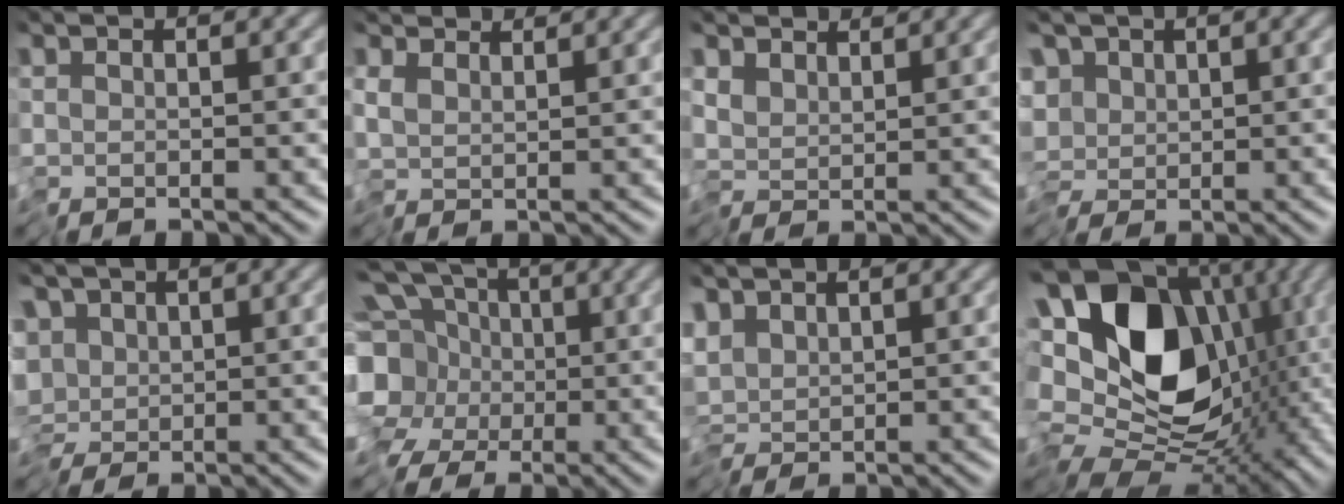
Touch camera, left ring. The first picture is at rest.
{"total": 2.4, "force": [2.0, 0.7, 1.1], "torque": [-0.025, 0.007, 0.033]}
{"total": 2.5, "force": [1.7, 1.4, 1.2], "torque": [-0.023, 0.007, 0.022]}
{"total": 3.0, "force": [-0.4, 2.0, 2.2], "torque": [-0.034, 0.009, -0.018]}
{"total": 5.5, "force": [-0.7, 4.1, 3.7], "torque": [-0.036, 0.010, -0.025]}
{"total": 10.0, "force": [-1.7, 8.5, 5.1], "torque": [-0.104, -0.007, -0.049]}
{"total": 1.6, "force": [0.3, 0.7, 1.4], "torque": [-0.022, 0.005, 0.000]}
{"total": 16.5, "force": [0.3, 12.1, 11.2], "torque": [-0.169, 0.006, 0.012]}